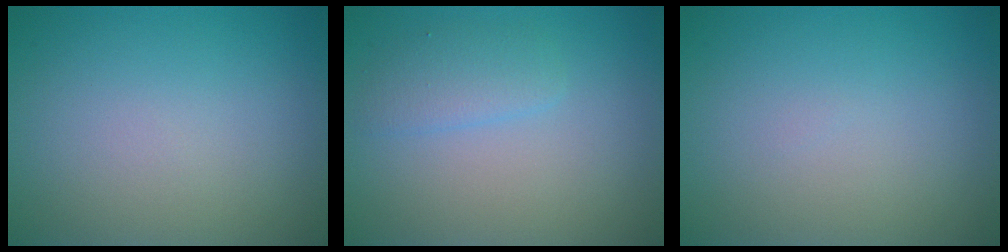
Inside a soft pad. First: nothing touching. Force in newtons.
{"total": 1.9, "press": 1.9, "slide": 0.1}
{"total": 0.0}